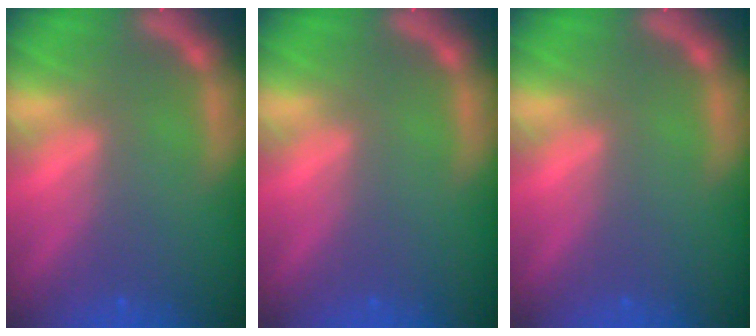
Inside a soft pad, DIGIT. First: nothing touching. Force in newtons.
{"total": 0.0}
{"total": 0.0}